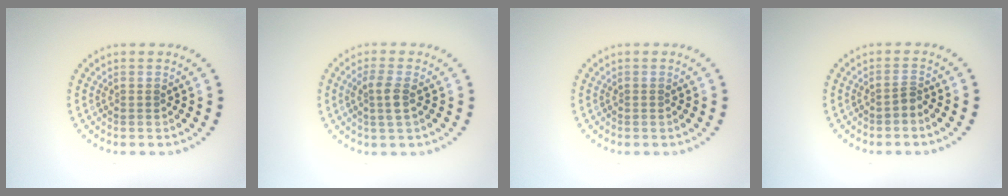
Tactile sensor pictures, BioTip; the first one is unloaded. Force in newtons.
{"total": 1.9, "press": 1.8, "slide": 0.7}
{"total": 0.0}
{"total": 0.7, "press": 0.4, "slide": 0.6}